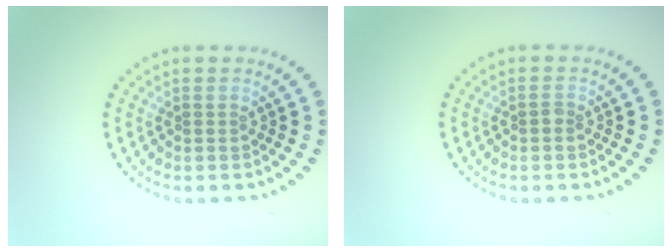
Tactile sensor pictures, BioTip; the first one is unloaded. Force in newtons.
{"total": 0.6, "press": 0.5, "slide": 0.3}